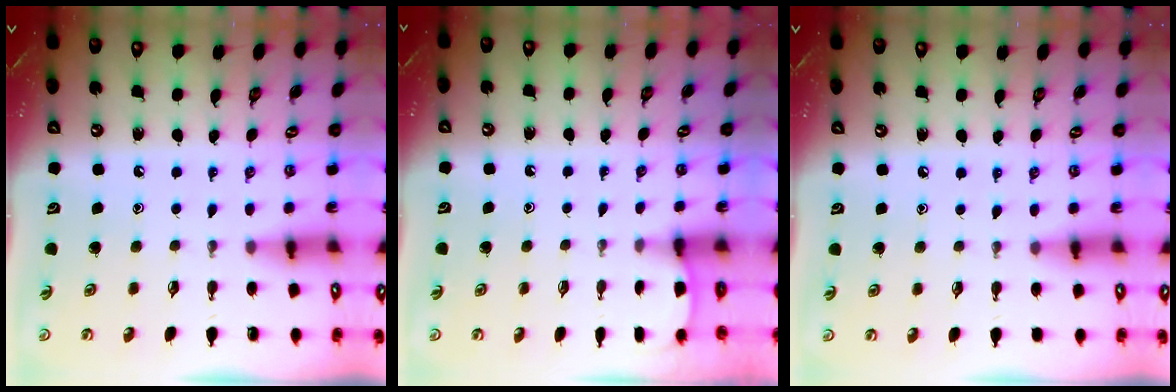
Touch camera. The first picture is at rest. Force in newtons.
{"total": 0.9, "press": 0.9, "slide": 0.1}
{"total": 2.9, "press": 2.9, "slide": 0.5}